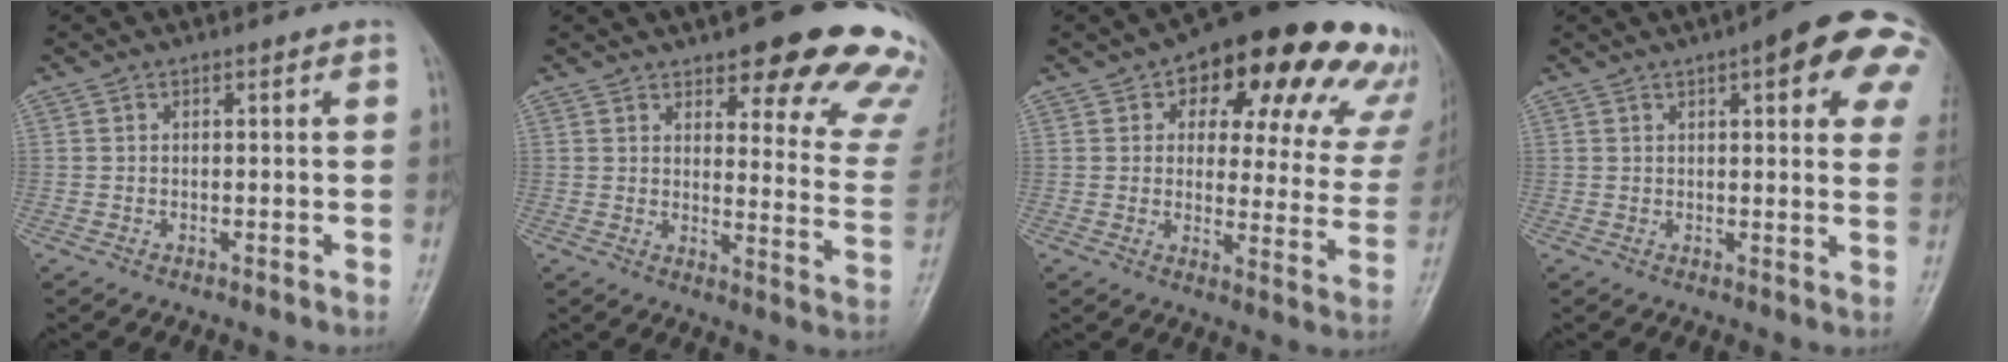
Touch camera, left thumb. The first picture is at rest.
{"total": 21.6, "force": [16.1, 6.4, 12.9], "torque": [-0.106, -0.086, 0.180]}
{"total": 25.9, "force": [14.6, 11.6, 17.9], "torque": [-0.189, -0.022, 0.175]}
{"total": 16.2, "force": [6.7, 5.0, 13.9], "torque": [-0.147, -0.006, 0.071]}